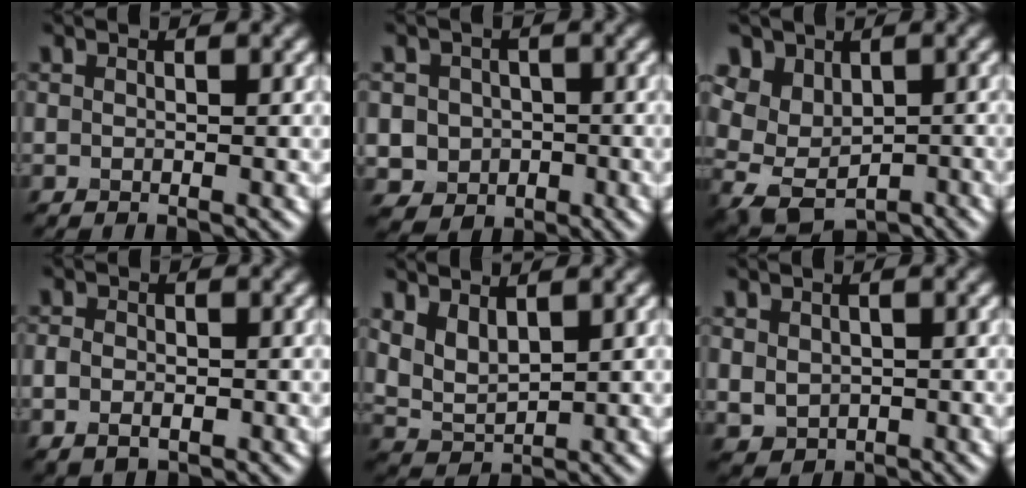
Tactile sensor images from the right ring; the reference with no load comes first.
{"total": 4.1, "force": [-0.8, 3.8, 1.2], "torque": [-0.006, 0.000, -0.024]}
{"total": 5.5, "force": [2.6, 4.0, 2.7], "torque": [-0.055, 0.007, 0.053]}
{"total": 2.4, "force": [-0.5, 1.8, 1.5], "torque": [-0.025, -0.007, -0.008]}
{"total": 3.4, "force": [1.8, 1.8, 2.2], "torque": [-0.056, -0.007, 0.041]}
{"total": 2.3, "force": [0.3, 2.0, 1.1], "torque": [-0.026, -0.007, 0.011]}